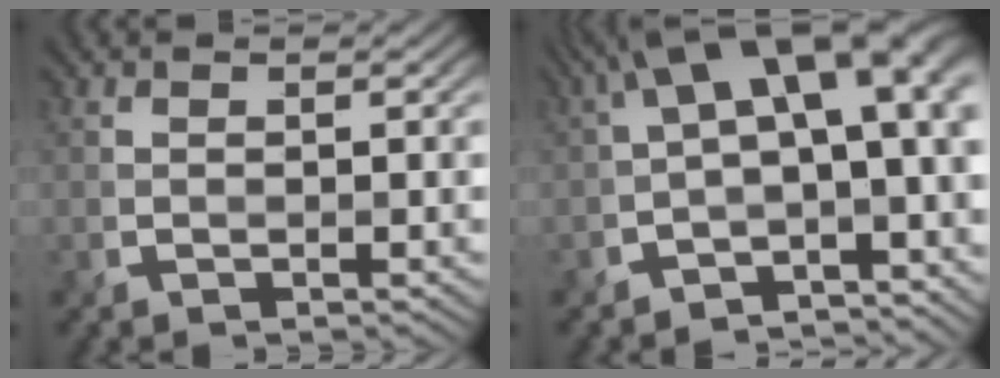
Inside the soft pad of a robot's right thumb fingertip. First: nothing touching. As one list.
[{"total": 14.3, "force": [1.1, 7.0, 12.4], "torque": [-0.180, 0.011, 0.029]}]